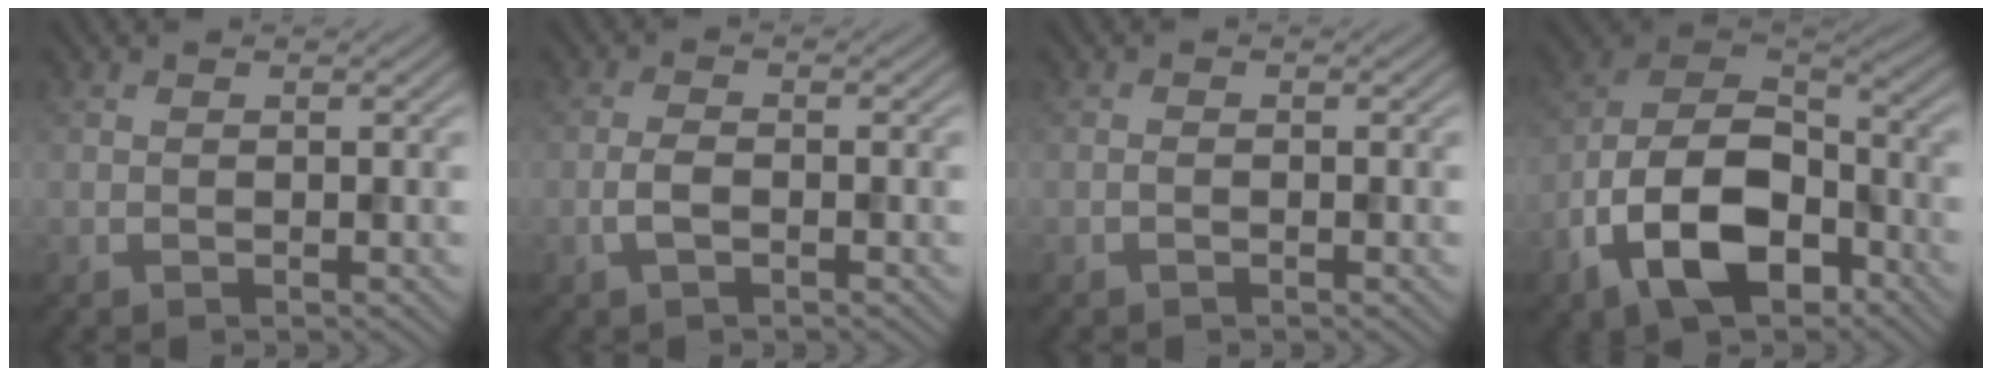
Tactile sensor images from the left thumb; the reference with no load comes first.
{"total": 2.4, "force": [-1.0, 1.0, 1.9], "torque": [-0.042, 0.003, -0.022]}
{"total": 0.6, "force": [-0.4, 0.2, 0.4], "torque": [-0.008, 0.002, -0.006]}
{"total": 15.4, "force": [-7.3, 8.7, 10.3], "torque": [-0.227, -0.026, -0.152]}